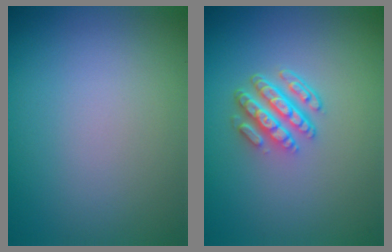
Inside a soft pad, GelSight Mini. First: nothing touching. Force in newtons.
{"total": 4.5, "press": 3.1, "slide": 3.2}